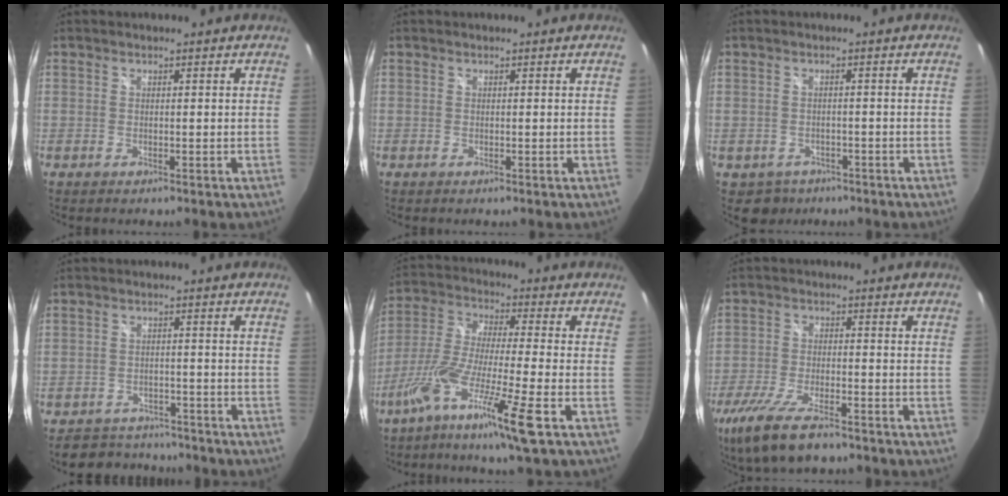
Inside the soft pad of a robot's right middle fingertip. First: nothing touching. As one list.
[{"total": 0.0}, {"total": 3.7, "force": [-2.2, 2.9, 0.5], "torque": [-0.022, -0.001, -0.028]}, {"total": 6.8, "force": [-6.2, 2.7, 0.5], "torque": [-0.020, 0.017, -0.089]}, {"total": 14.5, "force": [-7.9, -0.3, 12.1], "torque": [-0.245, -0.021, -0.156]}, {"total": 12.8, "force": [-9.3, 3.6, 8.1], "torque": [-0.188, -0.045, -0.170]}]